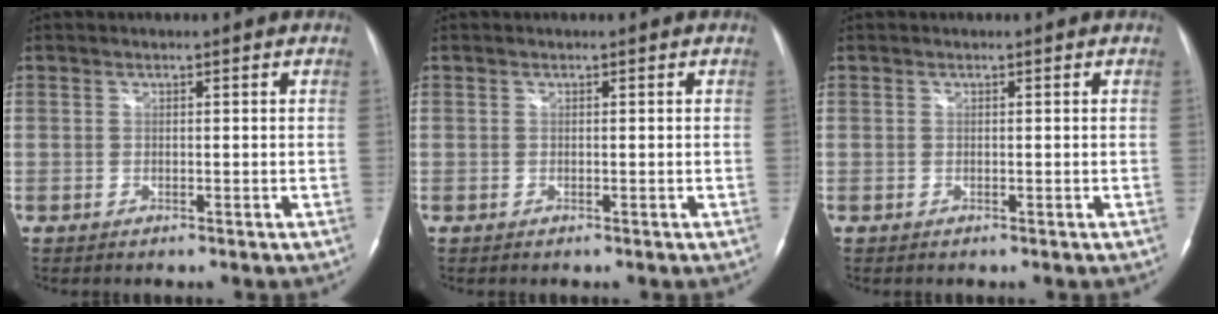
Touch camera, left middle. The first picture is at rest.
{"total": 0.0}
{"total": 0.0}